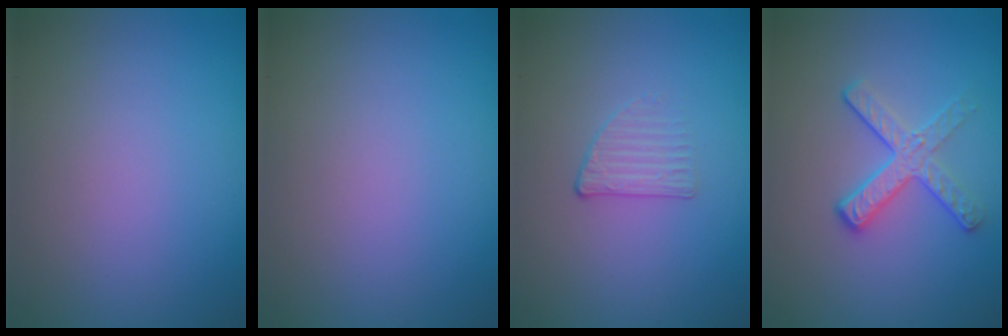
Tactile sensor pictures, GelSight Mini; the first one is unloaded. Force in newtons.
{"total": 0.0}
{"total": 1.3, "press": 0.8, "slide": 1.0}
{"total": 3.2, "press": 2.6, "slide": 1.8}